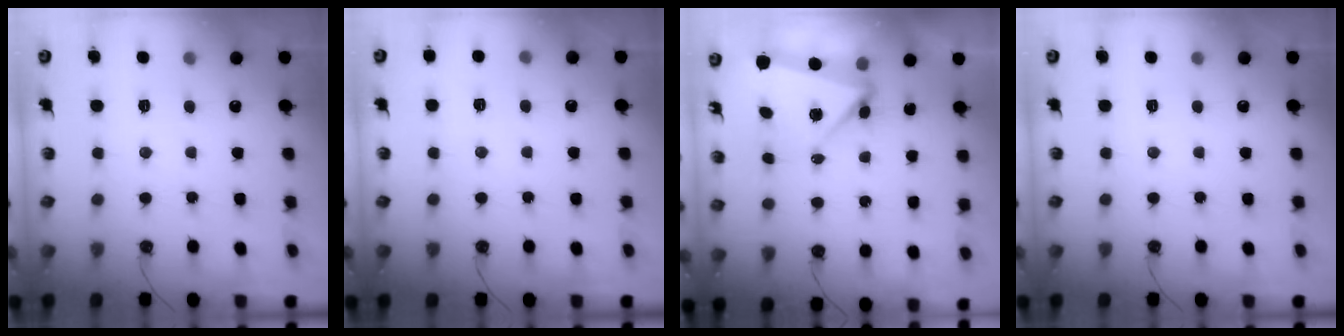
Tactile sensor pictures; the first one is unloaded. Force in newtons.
{"total": 4.1, "press": 4.1, "slide": 0.2}
{"total": 5.6, "press": 5.6, "slide": 0.3}
{"total": 0.0}